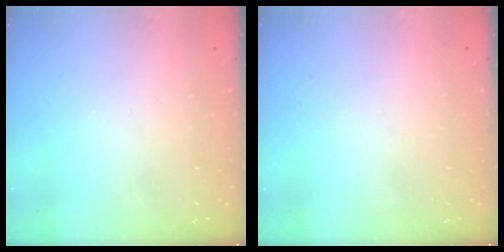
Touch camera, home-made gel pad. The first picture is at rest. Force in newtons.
{"total": 0.0}